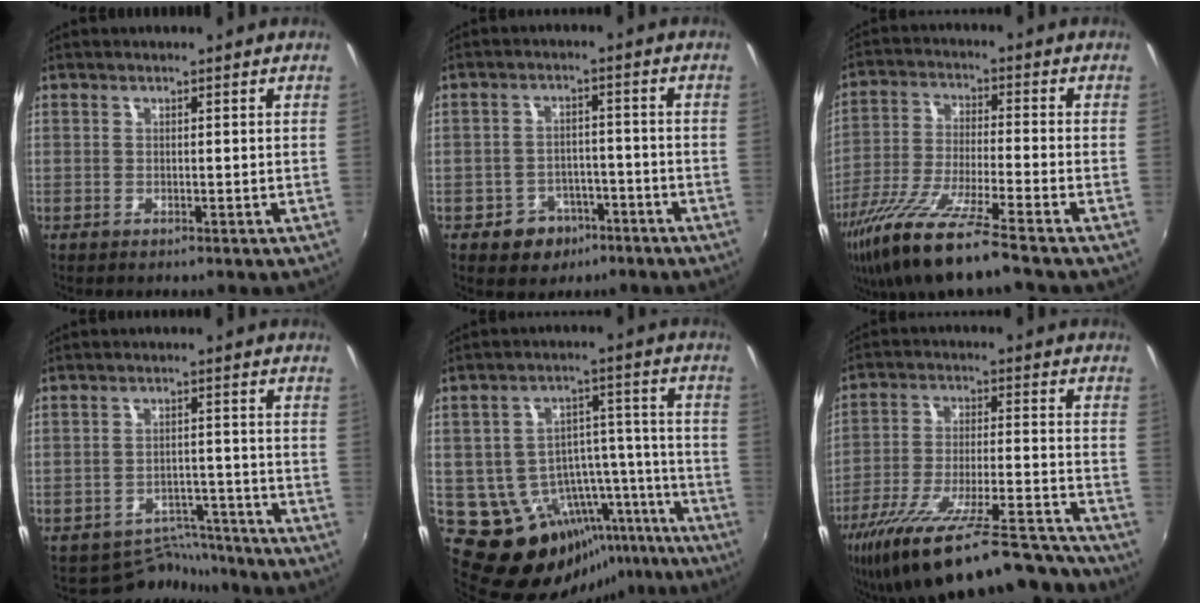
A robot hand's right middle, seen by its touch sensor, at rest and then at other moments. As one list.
[{"total": 6.5, "force": [-3.7, 5.0, 1.7], "torque": [-0.045, 0.017, -0.042]}, {"total": 14.8, "force": [-11.0, 0.2, 9.9], "torque": [-0.199, -0.038, -0.201]}, {"total": 6.6, "force": [-6.2, 2.1, -1.0], "torque": [0.014, 0.021, -0.092]}, {"total": 18.5, "force": [-12.6, 11.1, 7.8], "torque": [-0.131, 0.039, -0.145]}, {"total": 25.6, "force": [-21.8, 4.9, 12.4], "torque": [-0.221, -0.044, -0.328]}]